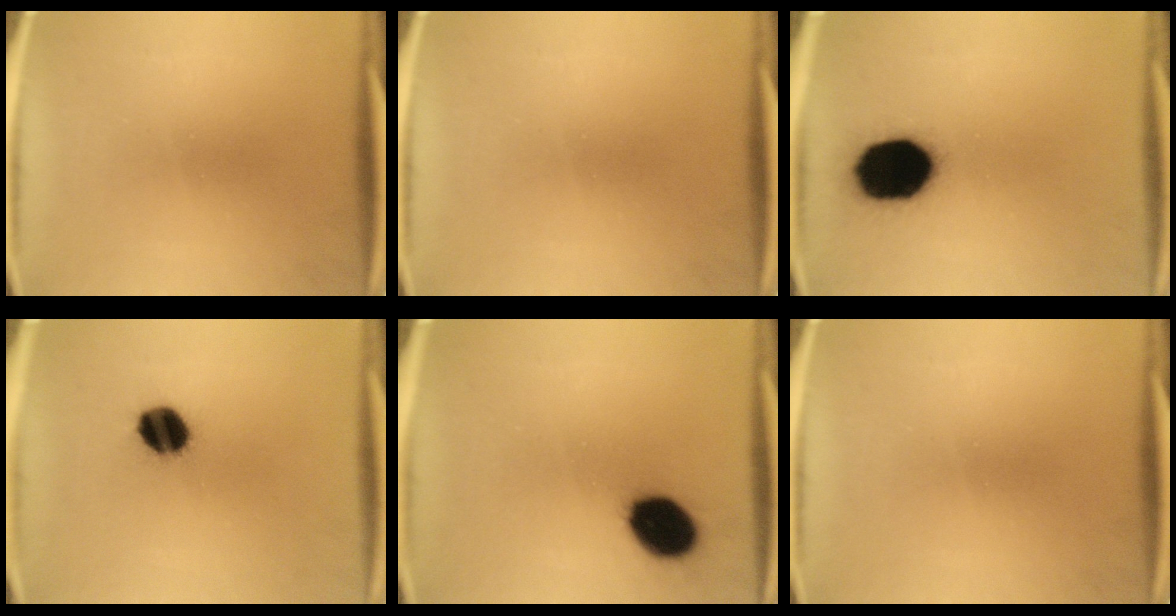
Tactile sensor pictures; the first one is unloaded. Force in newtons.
{"total": 0.0}
{"total": 19.3}
{"total": 9.4}
{"total": 12.1}
{"total": 0.0}